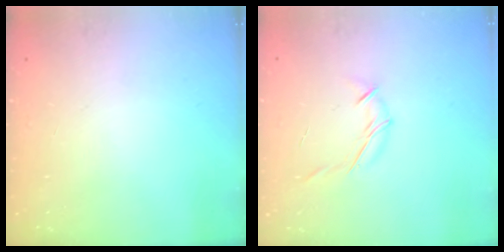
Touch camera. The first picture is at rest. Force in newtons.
{"total": 6.4, "press": 6.3, "slide": 0.9}